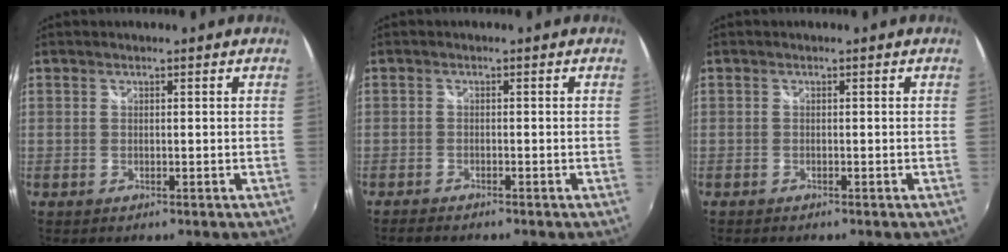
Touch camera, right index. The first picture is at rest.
{"total": 2.4, "force": [-2.3, 0.3, 0.7], "torque": [-0.024, -0.015, -0.043]}
{"total": 0.7, "force": [-0.7, 0.2, 0.1], "torque": [-0.004, -0.005, -0.015]}